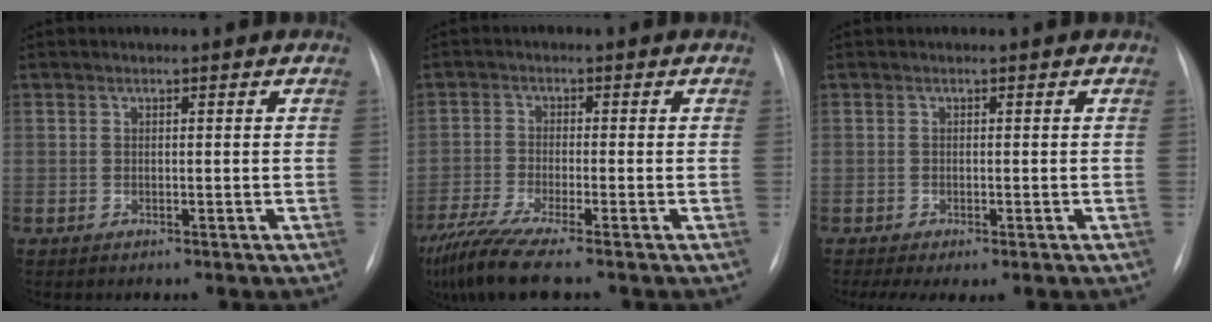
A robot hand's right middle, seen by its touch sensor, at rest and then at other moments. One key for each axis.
{"total": 9.0, "fx": -7.1, "fy": -0.3, "fz": 5.4, "tx": -0.104, "ty": -0.026, "tz": -0.126}
{"total": 4.7, "fx": -3.2, "fy": 1.4, "fz": 3.1, "tx": -0.047, "ty": -0.012, "tz": -0.047}